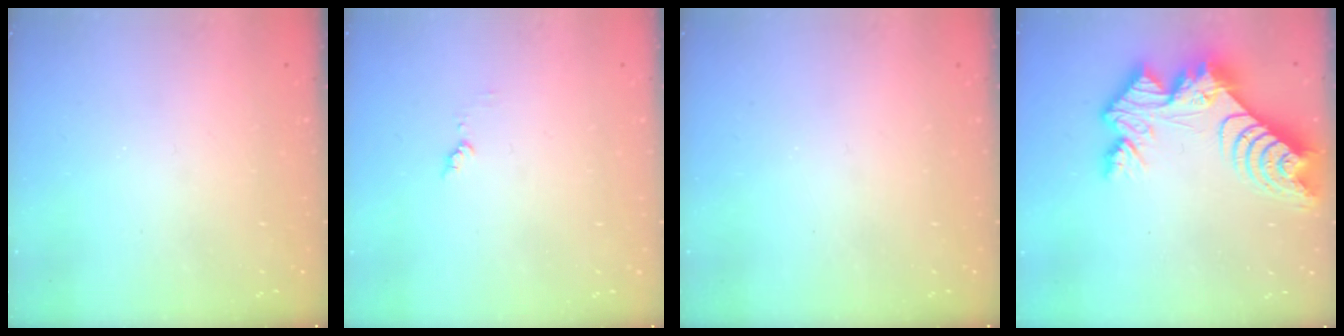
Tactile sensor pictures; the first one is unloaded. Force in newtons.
{"total": 5.2, "press": 5.2, "slide": 0.5}
{"total": 0.0}
{"total": 15.4, "press": 15.4, "slide": 1.1}